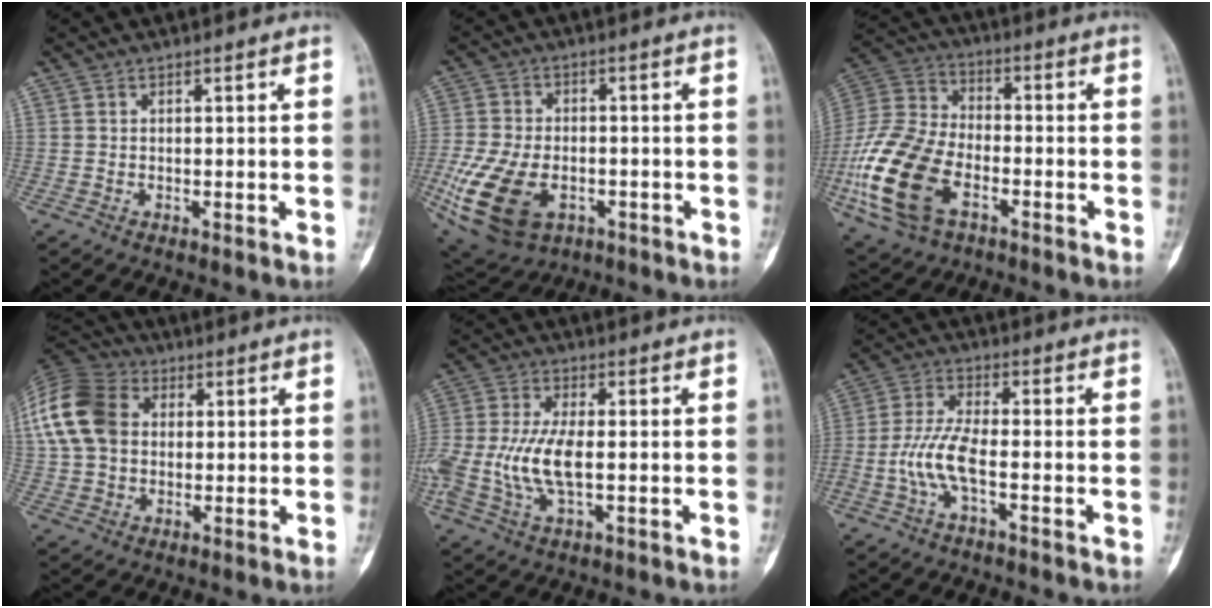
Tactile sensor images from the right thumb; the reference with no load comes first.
{"total": 17.2, "force": [-5.5, 10.9, 12.1], "torque": [-0.257, 0.001, -0.083]}
{"total": 19.9, "force": [-7.0, 11.8, 14.5], "torque": [-0.312, 0.017, -0.131]}
{"total": 16.7, "force": [2.9, 12.6, 10.5], "torque": [-0.216, 0.021, 0.047]}
{"total": 12.2, "force": [-1.5, 5.5, 10.7], "torque": [-0.253, 0.004, -0.028]}
{"total": 7.5, "force": [-2.5, 2.3, 6.7], "torque": [-0.160, 0.022, -0.052]}